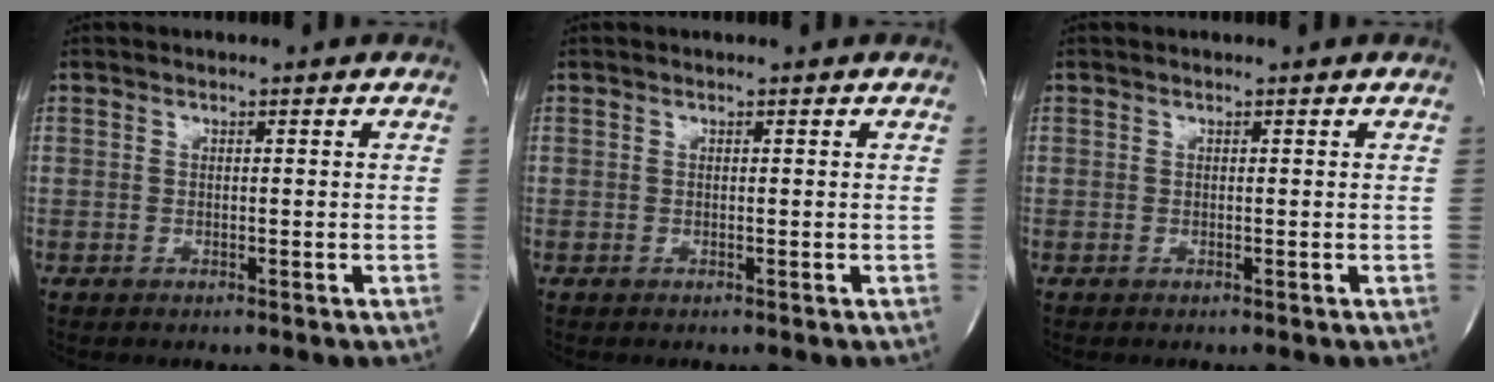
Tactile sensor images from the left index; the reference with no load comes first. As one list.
[{"total": 0.0}, {"total": 0.0}]